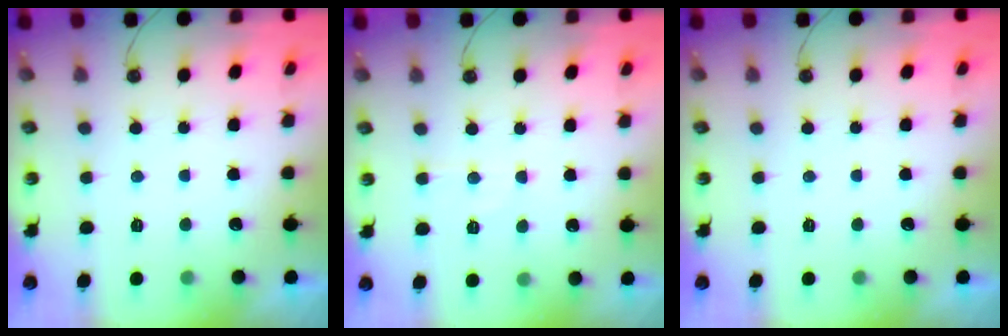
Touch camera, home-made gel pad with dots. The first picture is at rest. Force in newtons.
{"total": 6.8, "press": 6.8, "slide": 0.7}
{"total": 0.0}